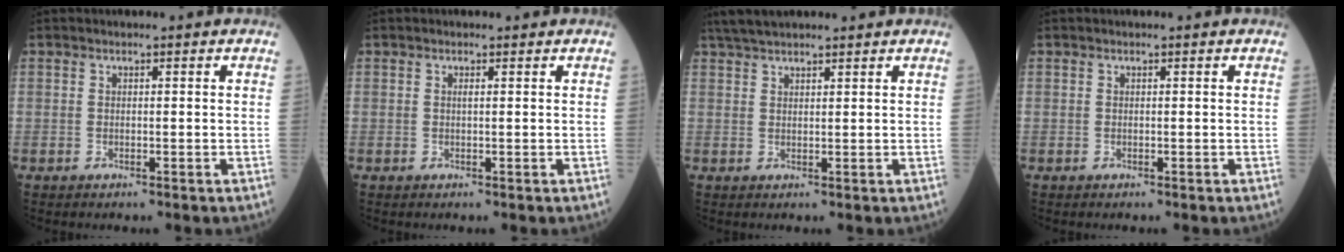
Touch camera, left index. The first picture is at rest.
{"total": 0.7, "force": [0.4, 0.3, 0.6], "torque": [-0.018, 0.007, 0.009]}
{"total": 7.3, "force": [6.4, 1.5, 3.2], "torque": [-0.055, 0.036, 0.119]}
{"total": 0.0}